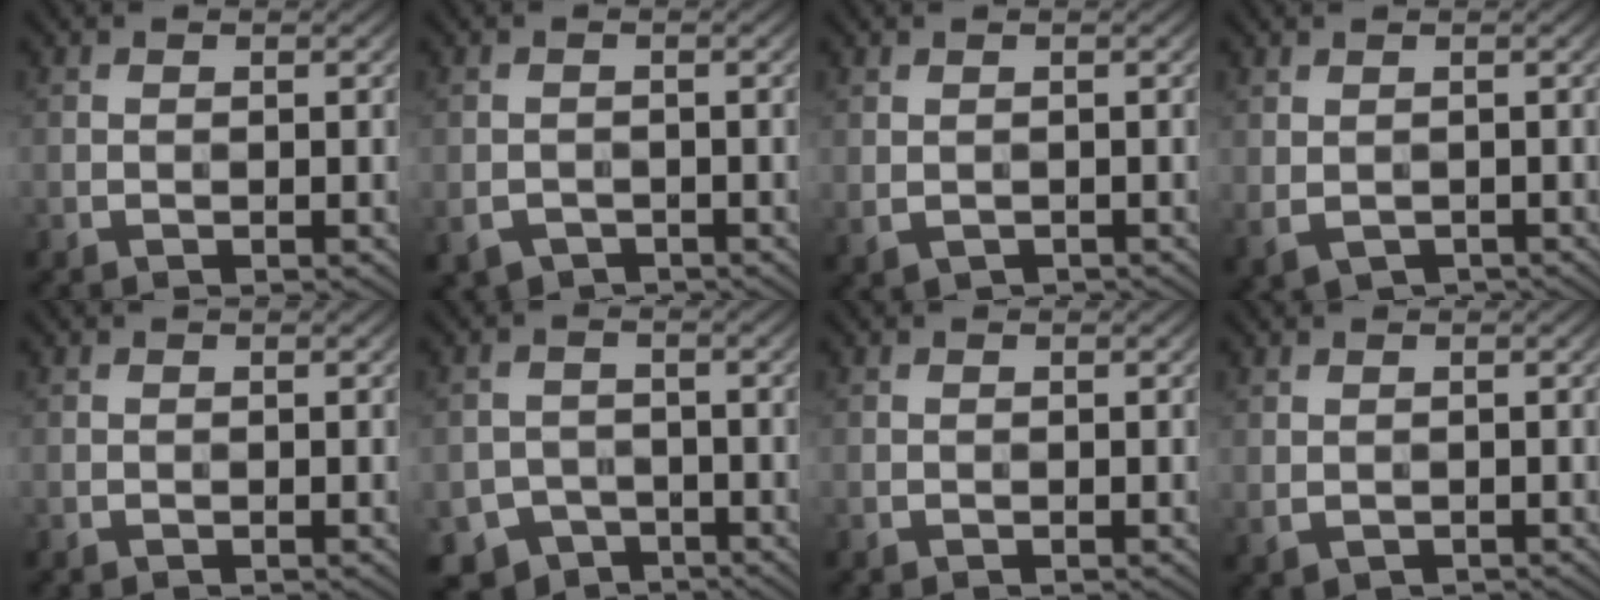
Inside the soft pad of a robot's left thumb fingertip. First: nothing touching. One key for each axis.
{"total": 2.2, "fx": -1.4, "fy": 1.6, "fz": 0.7, "tx": -0.014, "ty": -0.008, "tz": -0.027}
{"total": 1.3, "fx": -0.4, "fy": 1.0, "fz": 0.8, "tx": -0.019, "ty": -0.007, "tz": -0.002}
{"total": 2.3, "fx": -0.6, "fy": 1.6, "fz": 1.5, "tx": -0.033, "ty": -0.012, "tz": -0.004}
{"total": 0.0}
{"total": 6.0, "fx": -4.3, "fy": 3.9, "fz": 1.3, "tx": -0.019, "ty": -0.012, "tz": -0.071}
{"total": 0.0}
{"total": 1.0, "fx": -0.1, "fy": 0.8, "fz": 0.6, "tx": -0.017, "ty": -0.005, "tz": 0.002}